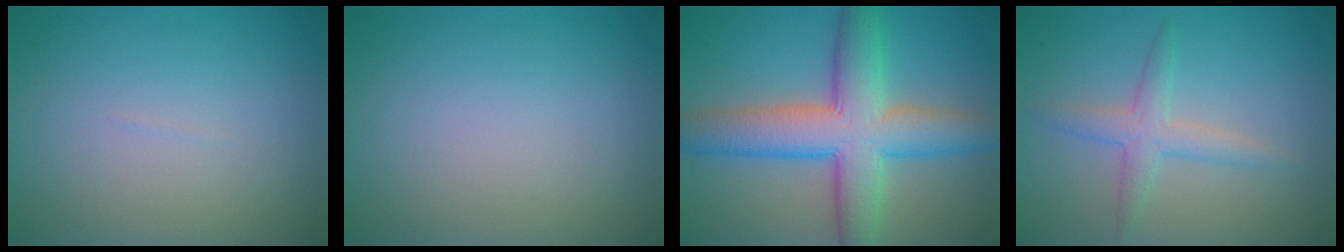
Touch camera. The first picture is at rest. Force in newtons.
{"total": 0.0}
{"total": 8.7, "press": 8.7, "slide": 0.4}
{"total": 2.5, "press": 2.5, "slide": 0.1}